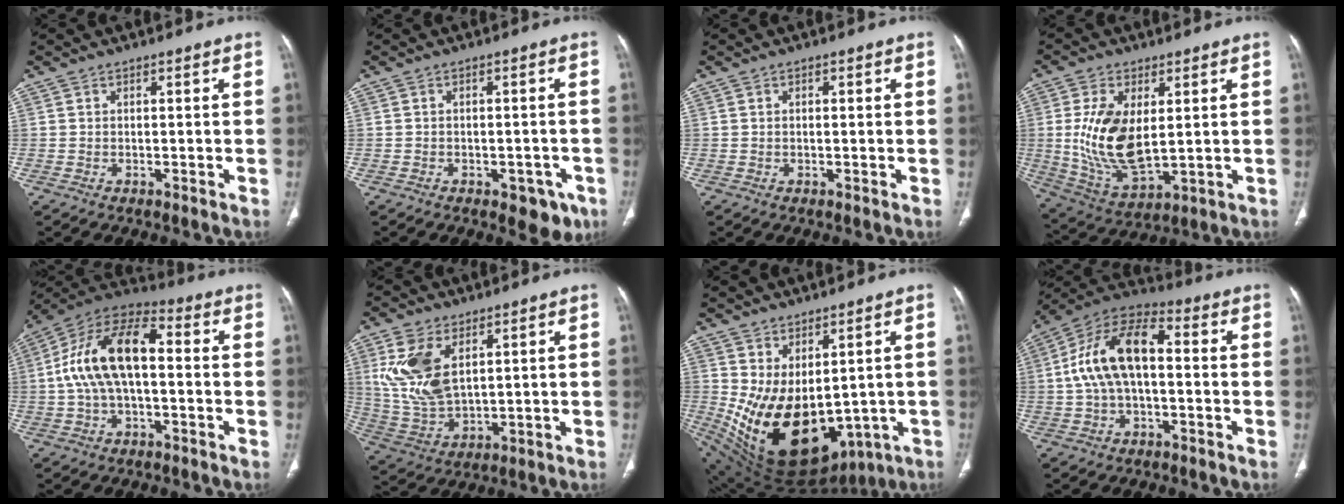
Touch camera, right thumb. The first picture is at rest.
{"total": 5.5, "force": [-3.1, 3.1, 3.4], "torque": [-0.017, 0.011, -0.035]}
{"total": 0.6, "force": [0.1, 0.2, 0.6], "torque": [-0.012, 0.007, 0.003]}
{"total": 14.4, "force": [1.8, 7.4, 12.2], "torque": [-0.234, -0.020, 0.049]}
{"total": 15.7, "force": [0.4, 8.0, 13.5], "torque": [-0.251, 0.044, -0.002]}
{"total": 12.4, "force": [4.5, 6.8, 9.2], "torque": [-0.192, -0.015, 0.103]}
{"total": 19.9, "force": [-1.2, 12.2, 15.7], "torque": [-0.257, -0.030, 0.030]}
{"total": 14.3, "force": [0.4, 7.5, 12.1], "torque": [-0.227, 0.043, -0.003]}